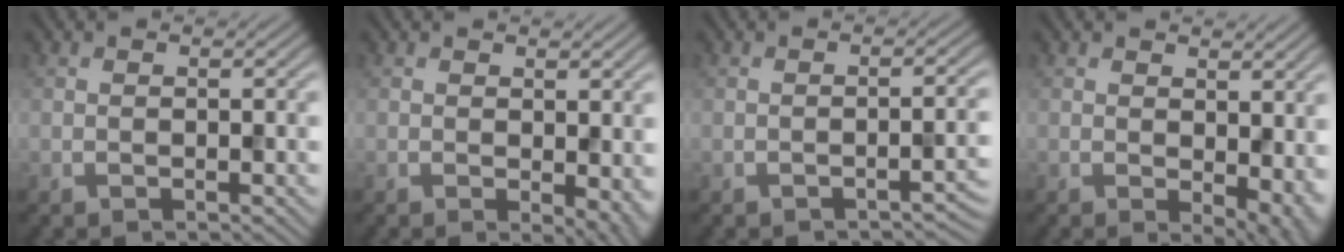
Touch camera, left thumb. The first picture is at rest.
{"total": 3.4, "force": [-0.2, 1.7, 3.0], "torque": [-0.032, -0.009, 0.001]}
{"total": 2.7, "force": [-1.6, 0.6, 2.0], "torque": [-0.024, 0.005, -0.028]}
{"total": 5.4, "force": [0.2, 3.0, 4.5], "torque": [-0.058, -0.014, 0.011]}